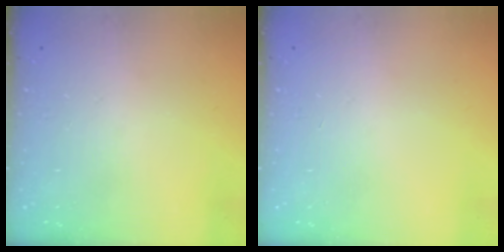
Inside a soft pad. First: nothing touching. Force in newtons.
{"total": 0.0}